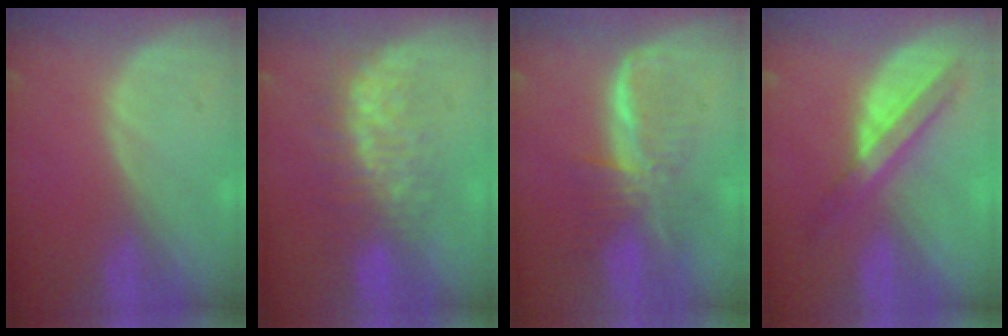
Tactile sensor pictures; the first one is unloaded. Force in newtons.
{"total": 7.9, "press": 7.4, "slide": 2.6}
{"total": 7.9, "press": 6.8, "slide": 3.9}
{"total": 5.7, "press": 5.6, "slide": 1.3}